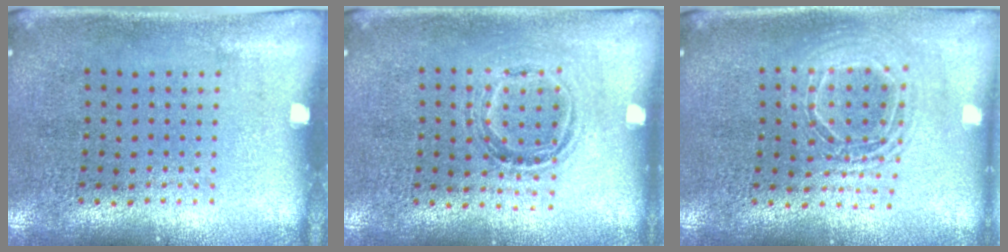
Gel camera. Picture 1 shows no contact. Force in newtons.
{"total": 1.1, "press": 0.9, "slide": 0.7}
{"total": 1.6, "press": 1.4, "slide": 0.8}